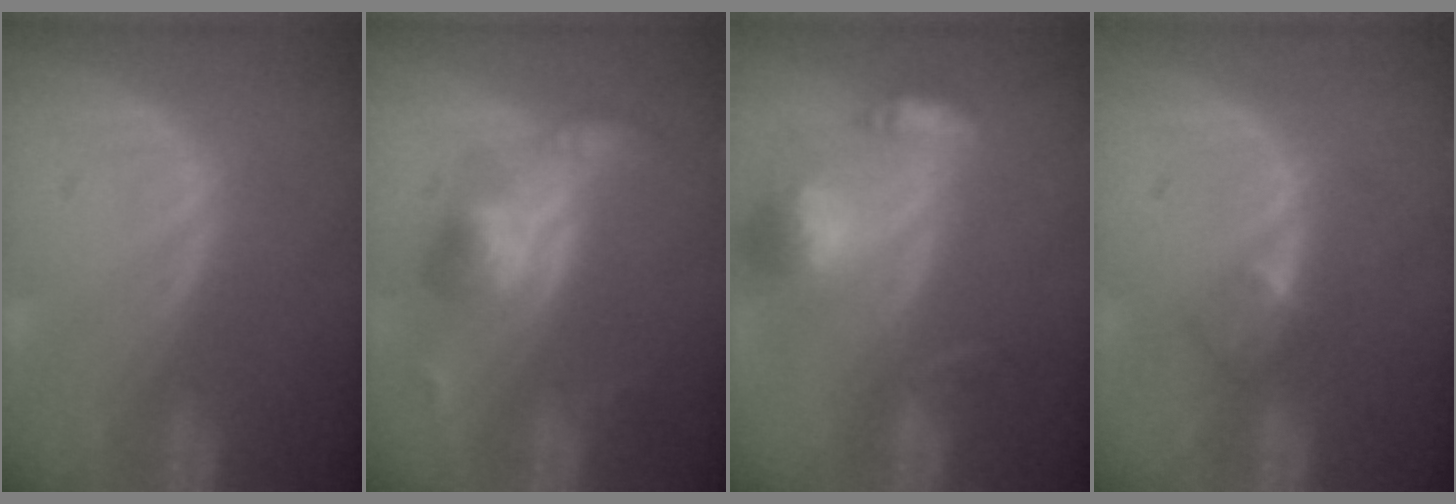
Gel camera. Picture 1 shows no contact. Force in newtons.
{"total": 5.6, "press": 5.3, "slide": 1.6}
{"total": 7.0, "press": 6.5, "slide": 2.6}
{"total": 2.3, "press": 2.0, "slide": 1.1}